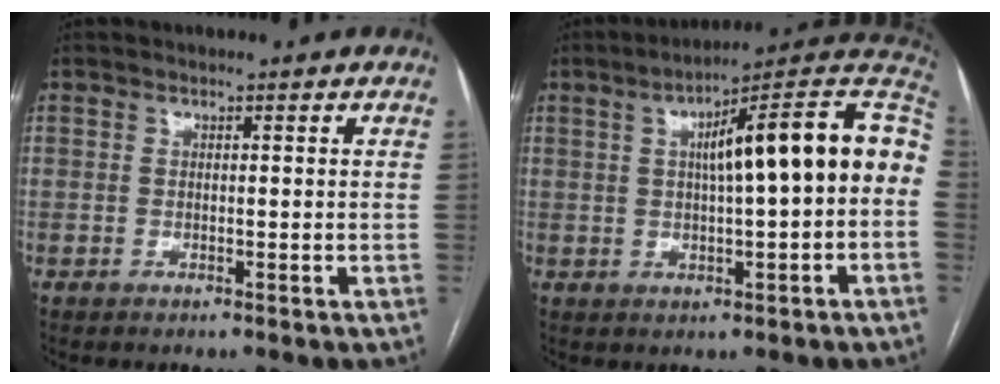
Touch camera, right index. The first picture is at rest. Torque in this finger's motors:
{"motor_torque": [1.06, -0.46, 0.44, 0.12]}